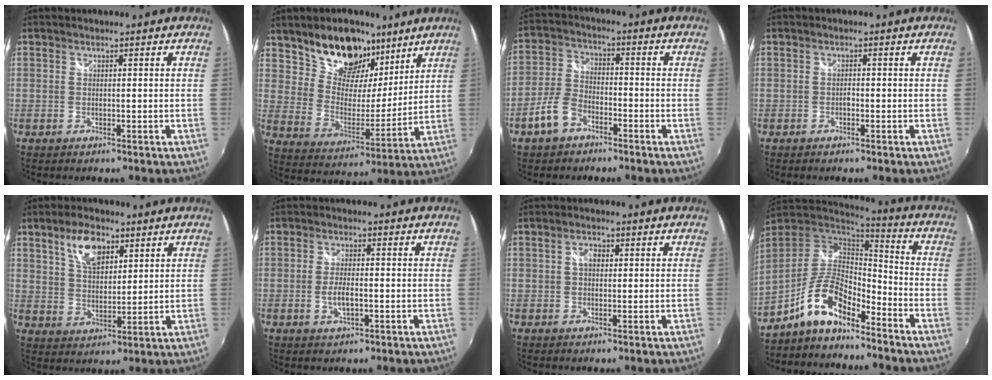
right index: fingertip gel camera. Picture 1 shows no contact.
{"total": 15.8, "force": [10.6, 9.3, 7.0], "torque": [-0.129, 0.012, 0.188]}
{"total": 7.1, "force": [-4.4, 4.3, 3.7], "torque": [-0.086, 0.011, -0.086]}
{"total": 0.7, "force": [-0.5, 0.4, 0.4], "torque": [-0.008, 0.001, -0.010]}
{"total": 8.5, "force": [4.6, 4.2, 5.7], "torque": [-0.105, 0.013, 0.085]}
{"total": 4.0, "force": [-1.1, 1.5, 3.5], "torque": [-0.072, -0.004, -0.019]}
{"total": 2.3, "force": [0.5, 1.6, 1.6], "torque": [-0.027, 0.006, 0.006]}
{"total": 11.9, "force": [-8.1, 4.1, 7.6], "torque": [-0.164, 0.009, -0.156]}